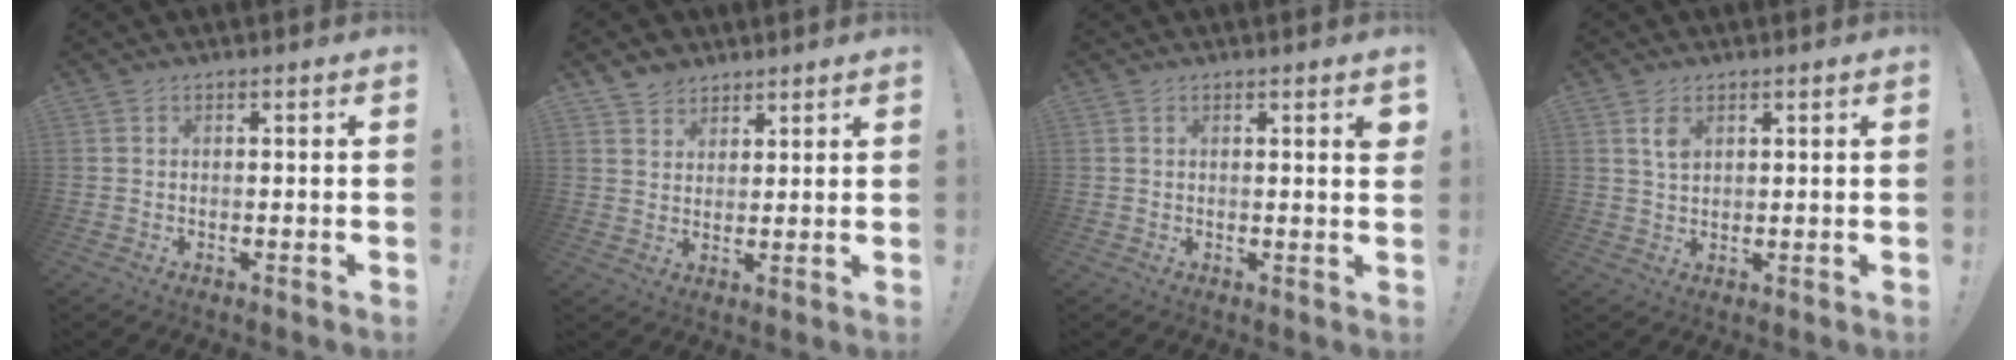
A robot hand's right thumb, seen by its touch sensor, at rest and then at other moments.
{"total": 5.0, "force": [3.9, 3.1, 0.2], "torque": [-0.005, -0.026, 0.075]}
{"total": 2.1, "force": [1.1, 0.0, 1.7], "torque": [-0.014, -0.007, 0.014]}
{"total": 4.1, "force": [2.0, 2.3, 2.7], "torque": [-0.038, -0.011, 0.034]}